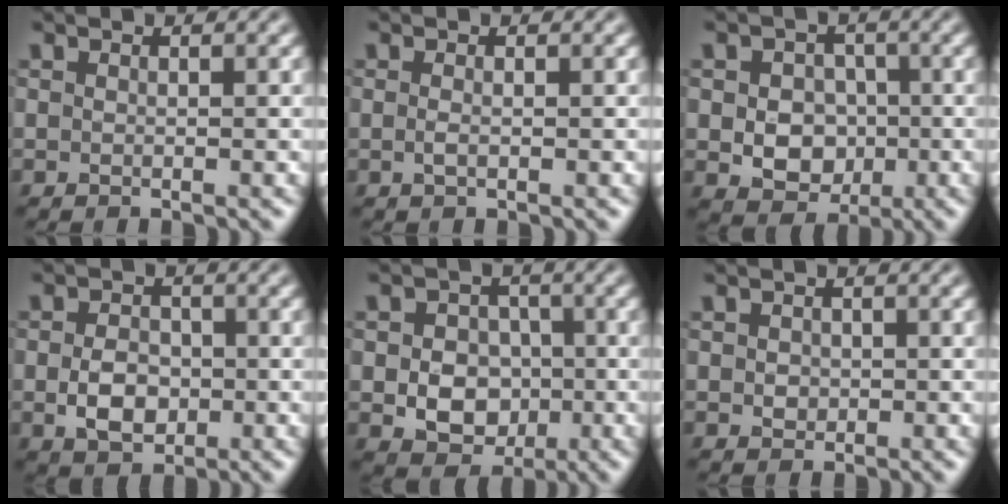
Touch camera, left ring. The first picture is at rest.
{"total": 0.7, "force": [-0.1, 0.2, 0.6], "torque": [-0.015, -0.003, -0.002]}
{"total": 5.2, "force": [-0.5, 4.2, 3.0], "torque": [-0.032, -0.002, -0.018]}
{"total": 3.6, "force": [-0.7, 2.6, 2.4], "torque": [-0.046, -0.002, -0.014]}
{"total": 5.4, "force": [-0.8, 4.4, 3.1], "torque": [-0.040, -0.004, -0.023]}
{"total": 1.1, "force": [0.1, 1.0, 0.5], "torque": [-0.009, -0.002, 0.002]}